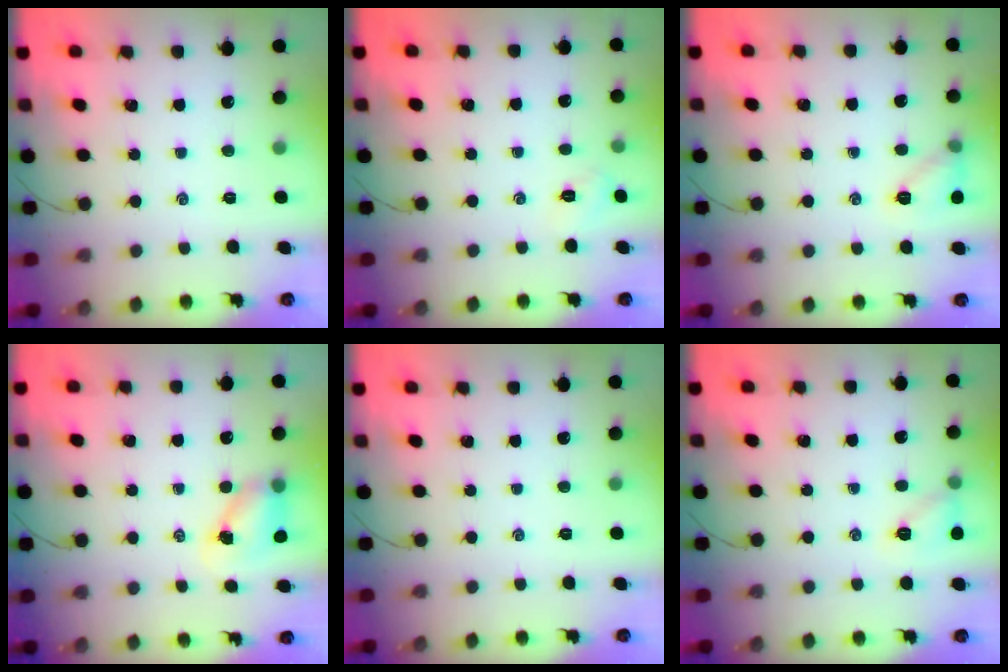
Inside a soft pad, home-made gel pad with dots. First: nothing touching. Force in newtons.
{"total": 3.1, "press": 3.0, "slide": 0.9}
{"total": 7.8, "press": 7.7, "slide": 1.1}
{"total": 5.7, "press": 5.7, "slide": 0.5}
{"total": 0.0}
{"total": 7.8, "press": 7.7, "slide": 1.1}